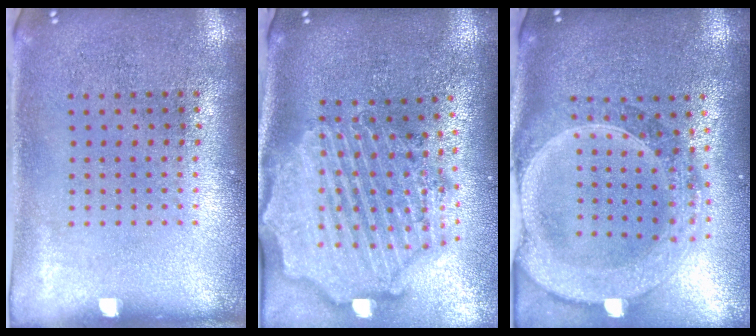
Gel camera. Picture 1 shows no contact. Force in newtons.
{"total": 3.5, "press": 3.0, "slide": 1.9}
{"total": 2.7, "press": 2.4, "slide": 1.4}